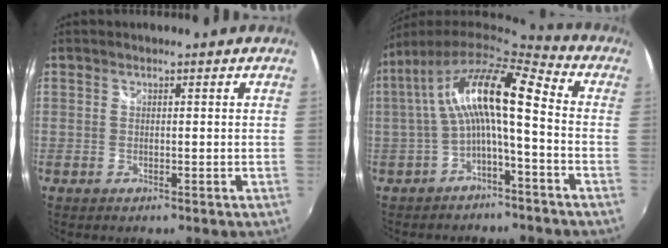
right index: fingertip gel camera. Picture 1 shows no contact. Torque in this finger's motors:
{"motor_torque": [0.90, -0.24, 1.05, 0.21]}